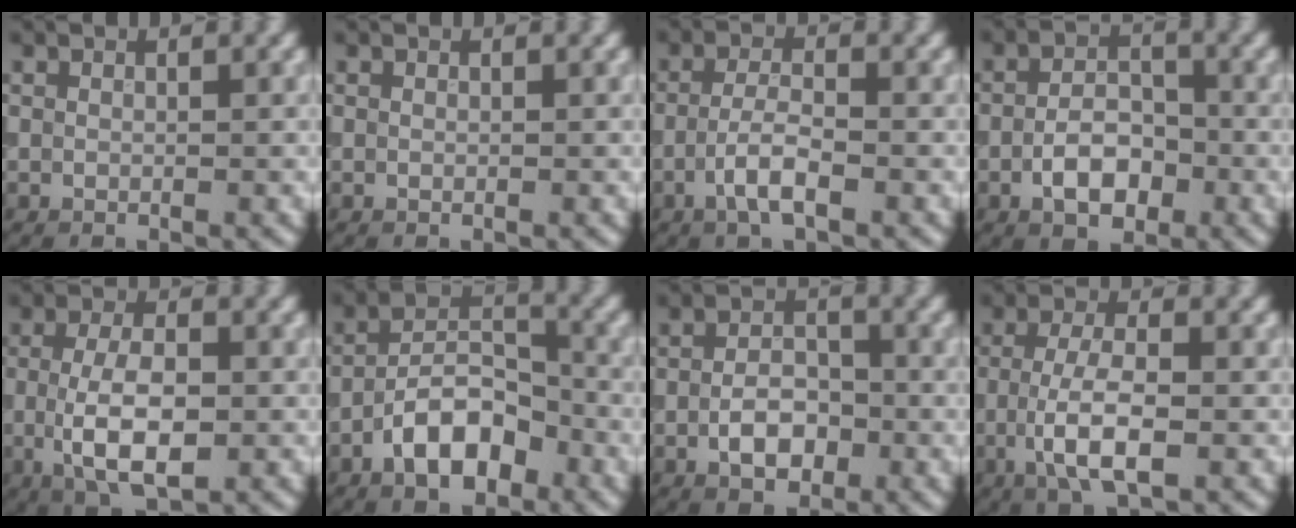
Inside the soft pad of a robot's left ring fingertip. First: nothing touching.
{"total": 0.0}
{"total": 3.1, "force": [-1.4, 0.9, 2.6], "torque": [-0.054, 0.006, -0.033]}
{"total": 4.0, "force": [-1.5, 2.3, 3.0], "torque": [-0.049, 0.005, -0.029]}
{"total": 6.1, "force": [-0.9, 2.6, 5.4], "torque": [-0.105, -0.005, -0.018]}
{"total": 6.4, "force": [-3.2, 3.2, 4.5], "torque": [-0.069, 0.010, -0.063]}
{"total": 3.6, "force": [-1.1, 2.1, 2.6], "torque": [-0.044, 0.004, -0.022]}
{"total": 5.0, "force": [-1.4, 1.6, 4.5], "torque": [-0.090, 0.001, -0.033]}